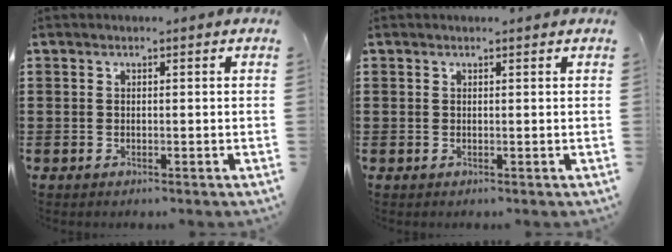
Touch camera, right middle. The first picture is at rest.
{"total": 0.0}